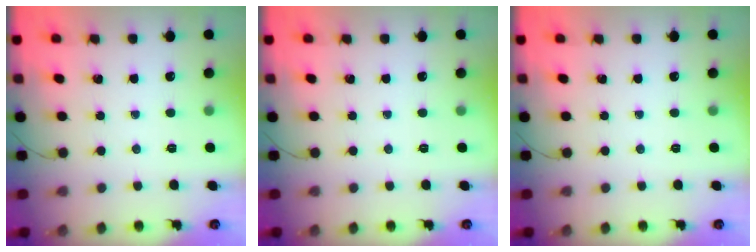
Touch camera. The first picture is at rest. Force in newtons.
{"total": 0.0}
{"total": 0.0}